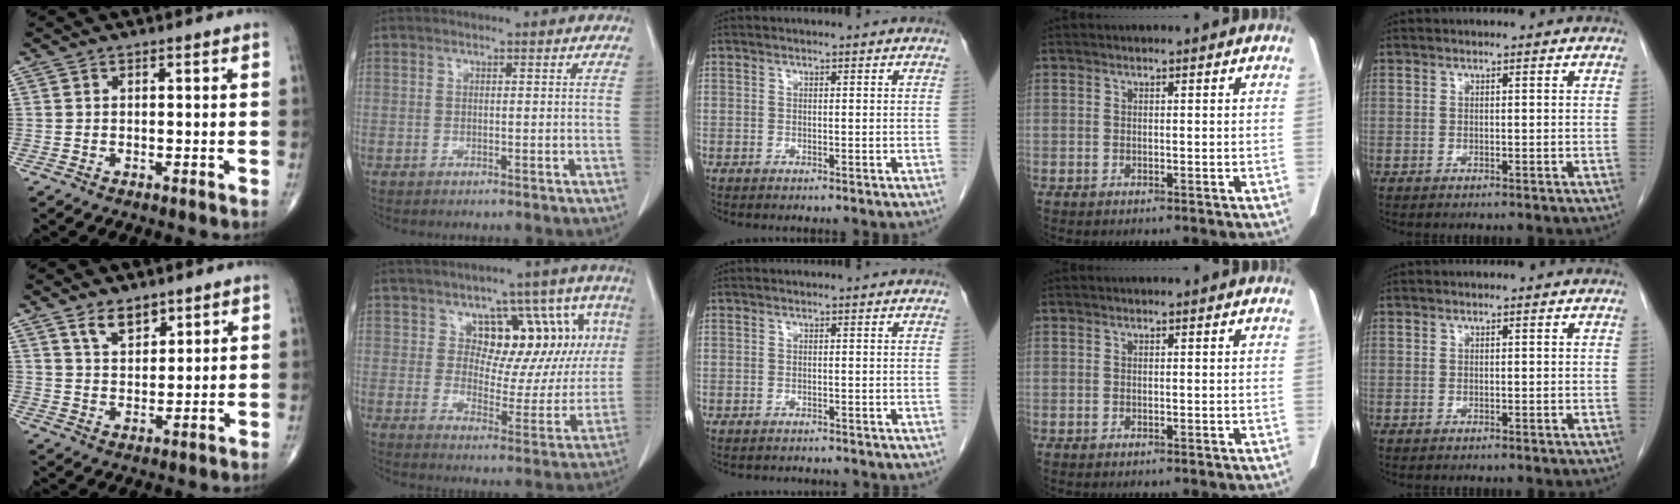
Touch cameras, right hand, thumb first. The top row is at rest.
{"thumb": {"total": 5.5, "force": [3.8, 2.8, 2.8], "torque": [-0.027, -0.030, 0.072]}, "index": {"total": 14.4, "force": [4.9, 7.8, 11.1], "torque": [-0.120, 0.034, 0.074]}, "middle": {"total": 2.9, "force": [-2.8, 0.9, 0.4], "torque": [-0.004, -0.002, -0.033]}}